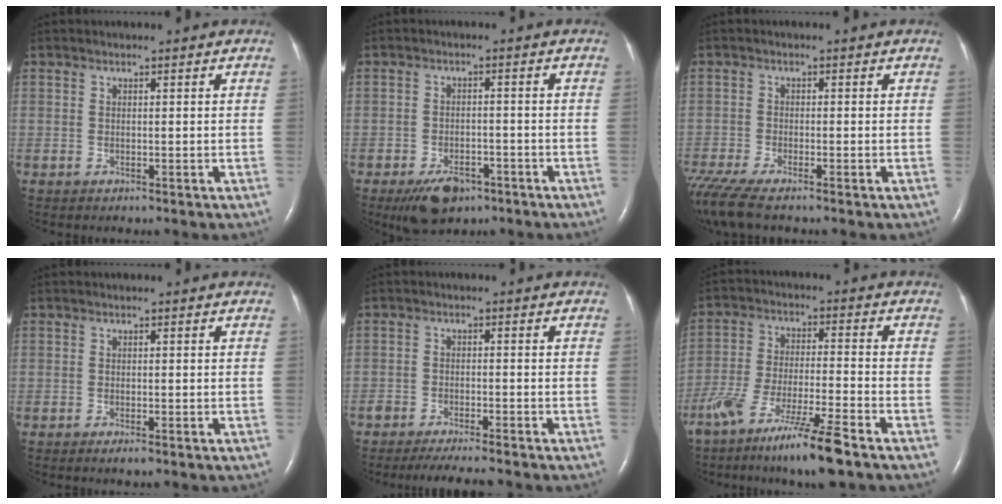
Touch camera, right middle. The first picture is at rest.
{"total": 6.1, "force": [-3.9, 3.1, 3.4], "torque": [-0.065, -0.002, -0.060]}
{"total": 6.7, "force": [-5.4, 0.5, 4.0], "torque": [-0.084, -0.020, -0.098]}
{"total": 1.3, "force": [-0.8, 0.1, 1.0], "torque": [-0.022, -0.005, -0.010]}
{"total": 6.7, "force": [-5.9, 0.9, 3.0], "torque": [-0.036, -0.013, -0.092]}
{"total": 12.5, "force": [-8.8, 0.3, 8.9], "torque": [-0.172, -0.035, -0.159]}